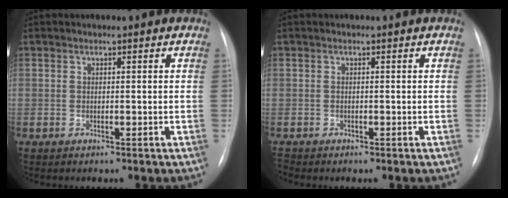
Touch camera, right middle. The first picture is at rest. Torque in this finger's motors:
{"motor_torque": [-0.05, 0.03, -0.04, -0.01]}